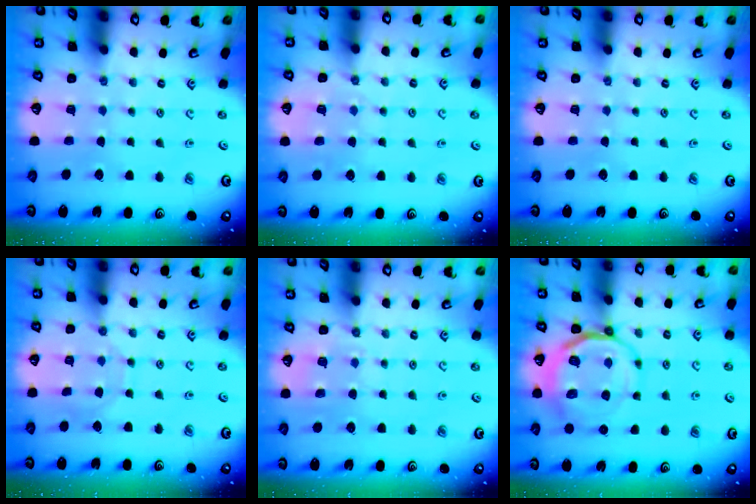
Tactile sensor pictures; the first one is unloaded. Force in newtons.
{"total": 4.8, "press": 4.7, "slide": 0.7}
{"total": 0.0}
{"total": 4.8, "press": 4.8, "slide": 0.2}
{"total": 5.5, "press": 5.4, "slide": 0.9}
{"total": 11.2, "press": 10.9, "slide": 2.3}